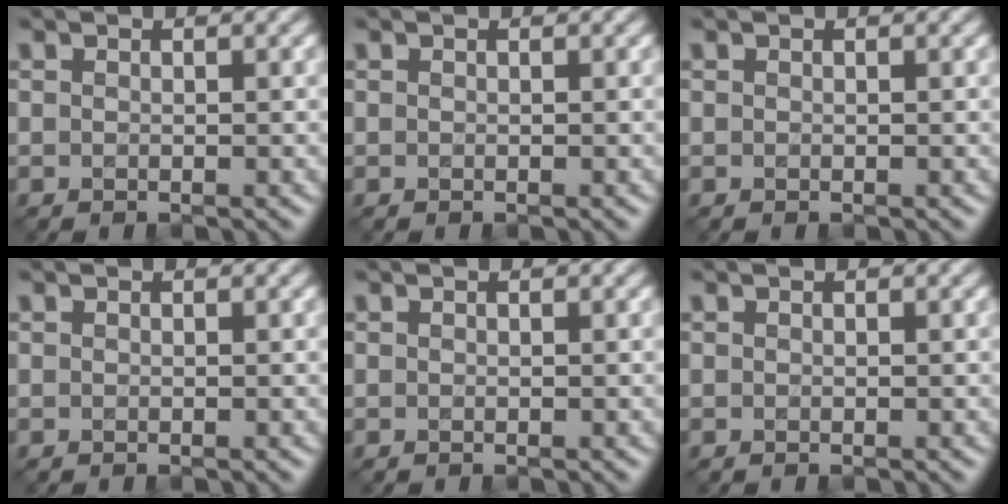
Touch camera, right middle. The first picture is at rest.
{"total": 0.0}
{"total": 0.0}
{"total": 0.0}
{"total": 0.0}
{"total": 0.0}